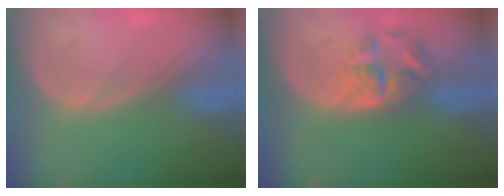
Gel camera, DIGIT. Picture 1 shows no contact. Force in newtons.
{"total": 5.7, "press": 4.8, "slide": 3.1}